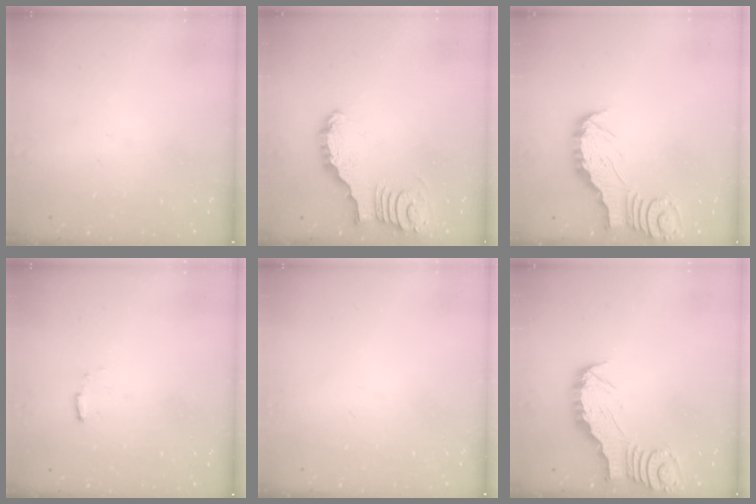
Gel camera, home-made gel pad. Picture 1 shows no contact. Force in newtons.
{"total": 3.9, "press": 3.9, "slide": 0.3}
{"total": 3.0, "press": 3.0, "slide": 0.3}
{"total": 2.9, "press": 2.9, "slide": 0.5}
{"total": 0.0}
{"total": 2.8, "press": 2.8, "slide": 0.1}